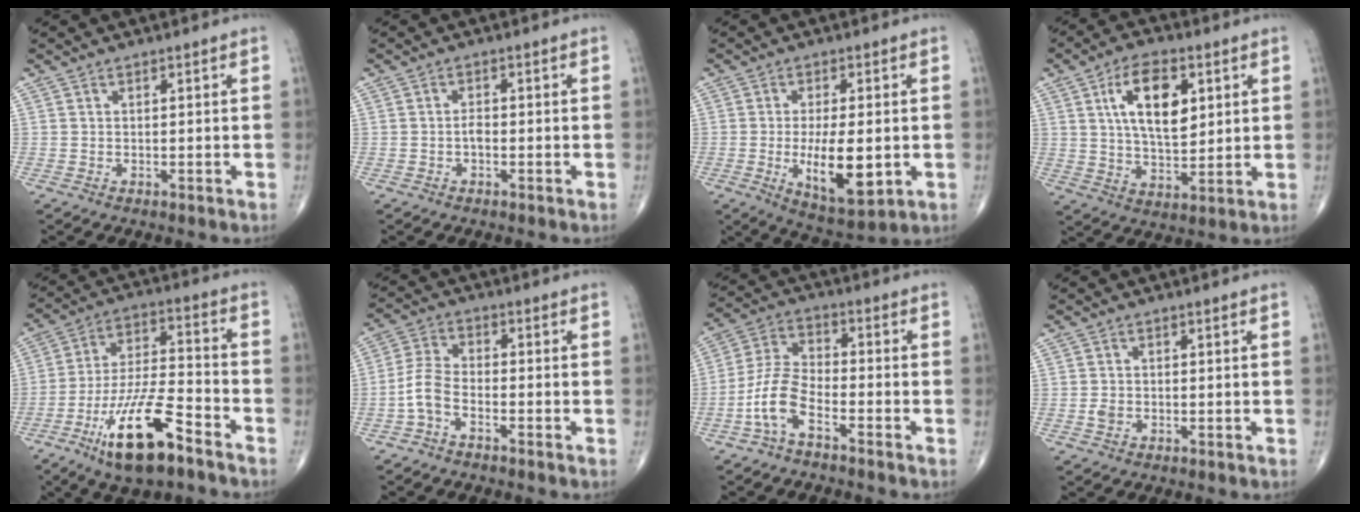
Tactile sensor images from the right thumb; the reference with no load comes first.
{"total": 1.5, "force": [-0.5, 0.8, 1.1], "torque": [-0.016, 0.003, -0.011]}
{"total": 12.0, "force": [-1.9, 4.7, 10.9], "torque": [-0.168, -0.019, -0.020]}
{"total": 12.9, "force": [4.1, 6.6, 10.3], "torque": [-0.158, -0.015, 0.073]}
{"total": 17.1, "force": [-9.8, 5.1, 13.0], "torque": [-0.238, 0.057, -0.175]}
{"total": 5.3, "force": [-2.6, 2.5, 3.9], "torque": [-0.086, 0.028, -0.060]}
{"total": 8.3, "force": [-4.4, 3.3, 6.2], "torque": [-0.134, 0.039, -0.095]}
{"total": 1.5, "force": [-0.3, 1.2, 0.9], "torque": [-0.013, 0.002, -0.005]}